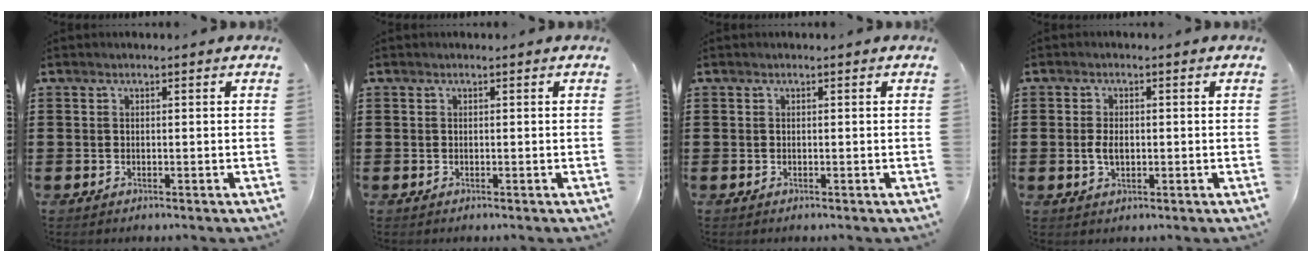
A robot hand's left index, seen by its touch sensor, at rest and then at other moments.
{"total": 0.0}
{"total": 0.0}
{"total": 3.1, "force": [-0.1, 1.6, 2.6], "torque": [-0.058, 0.002, -0.005]}